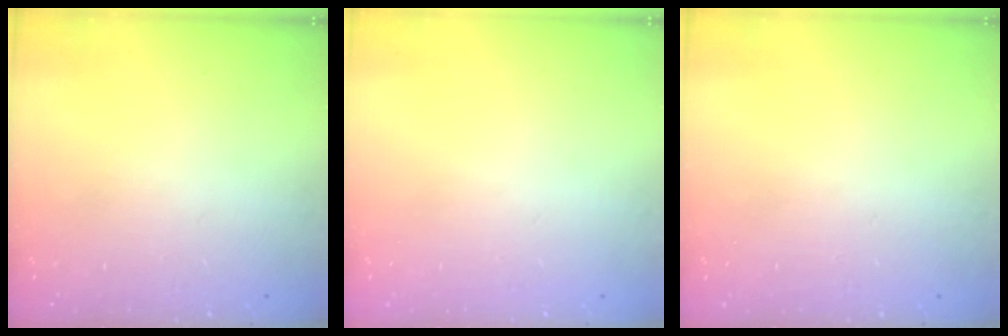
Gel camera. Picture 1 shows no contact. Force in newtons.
{"total": 0.0}
{"total": 0.5, "press": 0.5, "slide": 0.1}